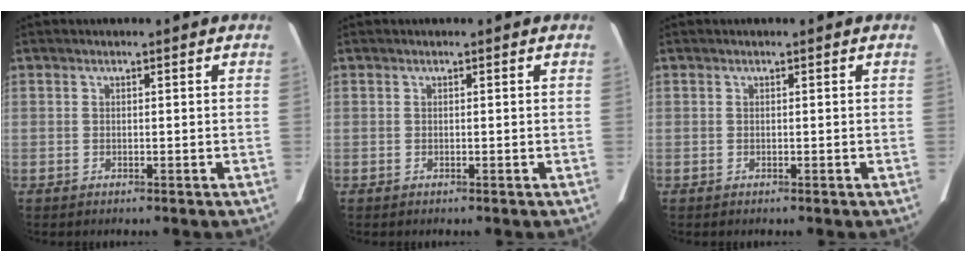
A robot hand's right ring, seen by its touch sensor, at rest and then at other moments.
{"total": 0.0}
{"total": 0.0}